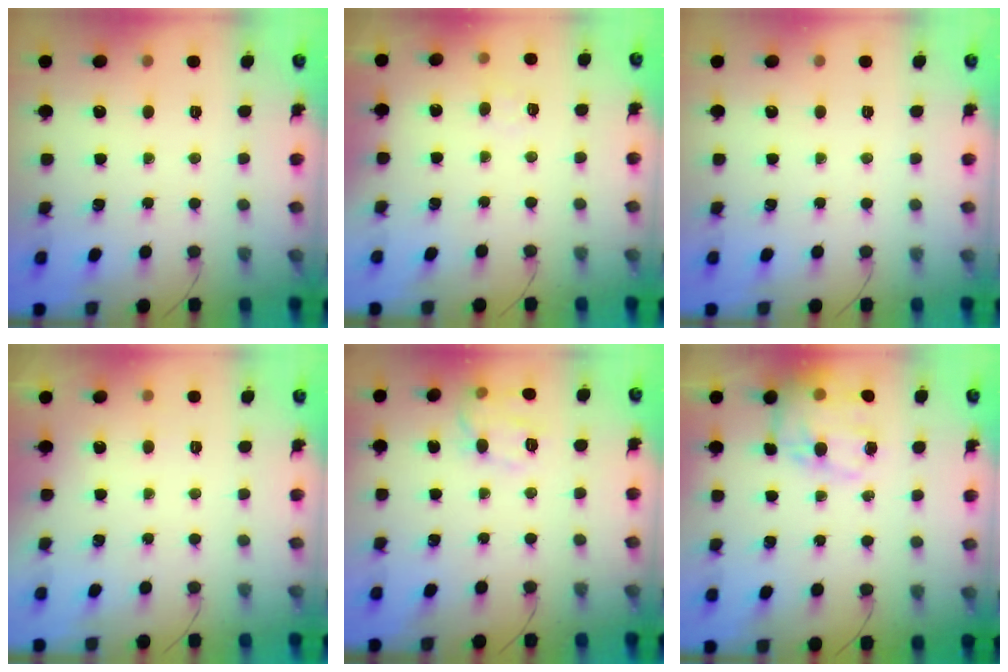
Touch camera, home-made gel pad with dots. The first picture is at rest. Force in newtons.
{"total": 4.9, "press": 4.7, "slide": 1.3}
{"total": 0.0}
{"total": 1.8, "press": 1.3, "slide": 1.1}
{"total": 8.4, "press": 8.3, "slide": 1.0}
{"total": 15.8, "press": 15.4, "slide": 3.6}